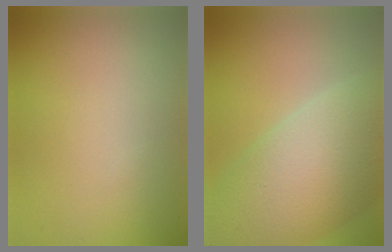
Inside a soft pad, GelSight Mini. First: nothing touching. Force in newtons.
{"total": 11.4, "press": 11.3, "slide": 0.6}